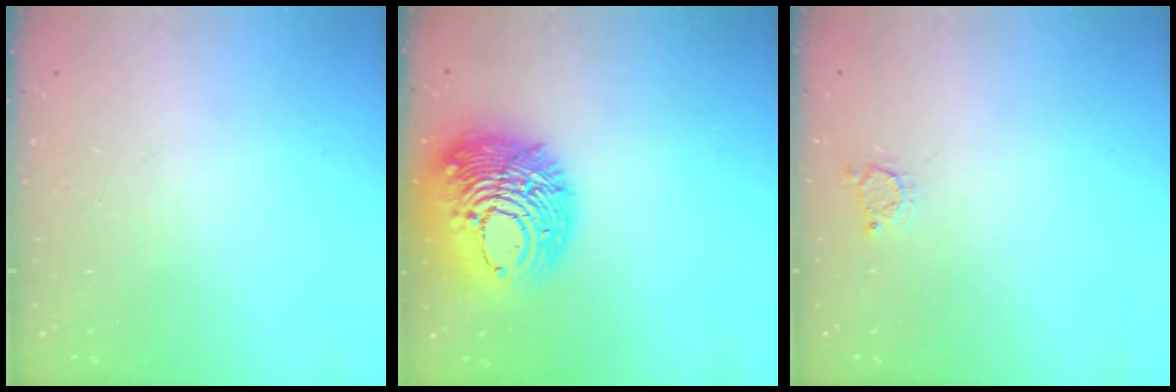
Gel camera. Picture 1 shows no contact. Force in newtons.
{"total": 19.1, "press": 19.0, "slide": 2.1}
{"total": 2.5, "press": 2.5, "slide": 0.3}